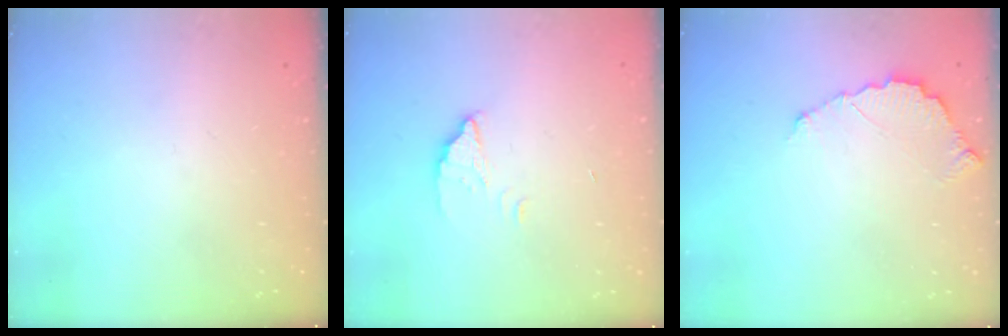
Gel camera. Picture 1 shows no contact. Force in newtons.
{"total": 1.8, "press": 1.8, "slide": 0.1}
{"total": 6.6, "press": 6.6, "slide": 0.2}